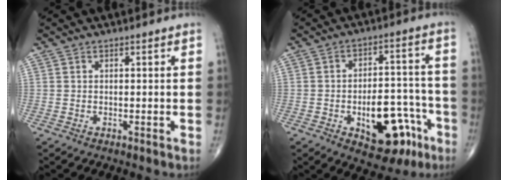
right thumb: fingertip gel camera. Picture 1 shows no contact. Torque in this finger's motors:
{"motor_torque": [2.68, 2.32, 1.01, -0.67, 0.06]}